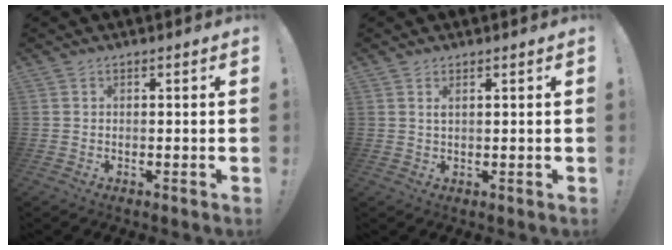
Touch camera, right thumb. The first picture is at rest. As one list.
[{"total": 1.2, "force": [0.7, 0.1, 1.0], "torque": [-0.018, 0.000, 0.012]}]